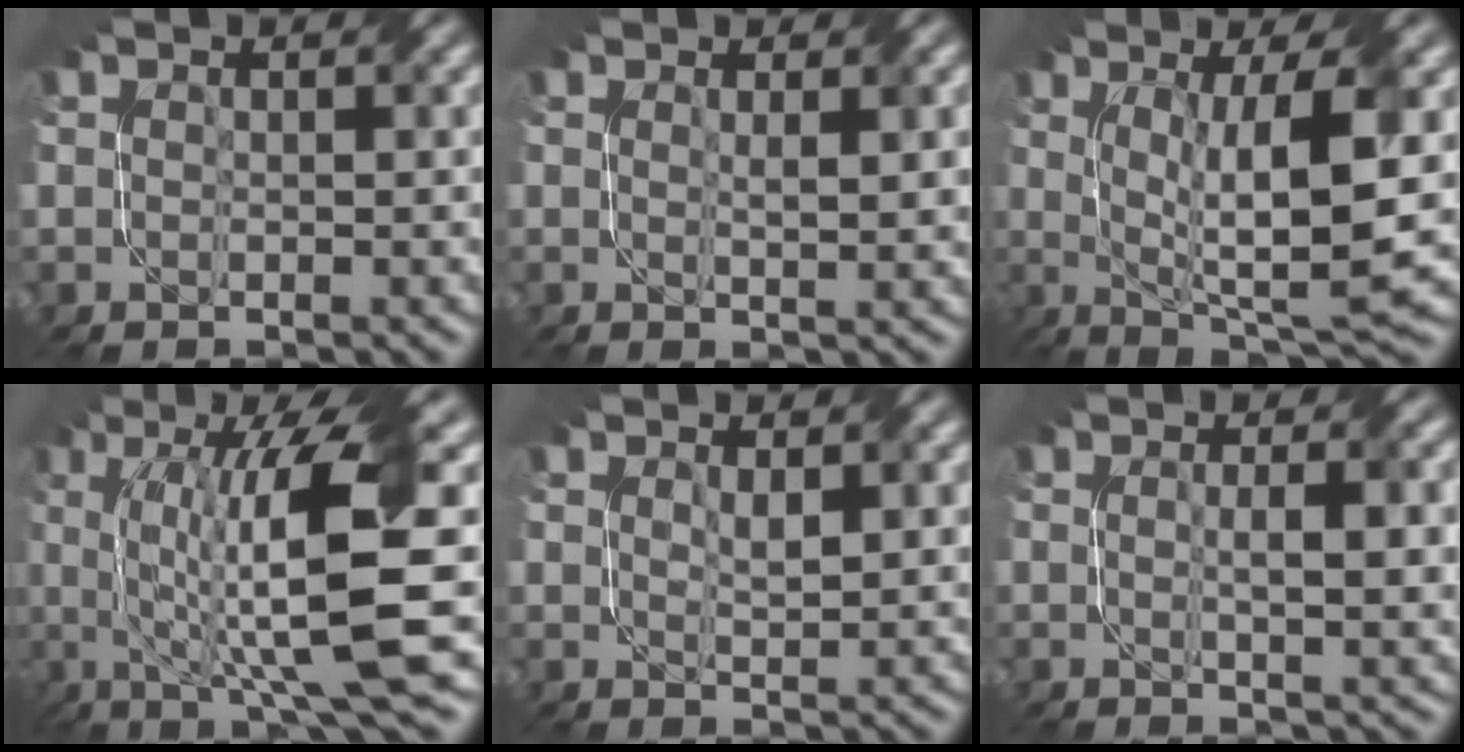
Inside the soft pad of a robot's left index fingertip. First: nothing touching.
{"total": 2.1, "force": [0.6, 0.3, 2.0], "torque": [-0.026, 0.001, 0.010]}
{"total": 10.2, "force": [1.1, 2.1, 9.9], "torque": [-0.158, 0.000, 0.025]}
{"total": 13.5, "force": [0.3, 3.0, 13.1], "torque": [-0.197, -0.001, 0.007]}
{"total": 1.7, "force": [0.9, 0.5, 1.4], "torque": [-0.029, -0.002, 0.021]}
{"total": 4.7, "force": [0.4, 1.0, 4.6], "torque": [-0.060, 0.007, 0.006]}